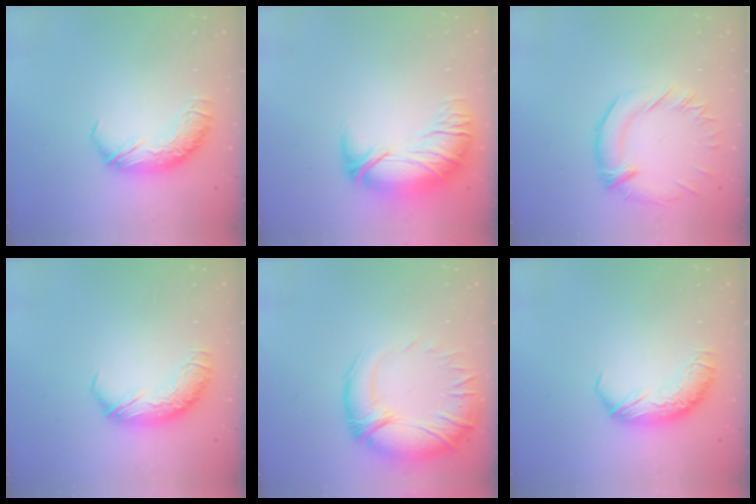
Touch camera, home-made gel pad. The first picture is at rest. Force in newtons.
{"total": 2.9, "press": 0.6, "slide": 2.9}
{"total": 1.5, "press": 0.5, "slide": 1.4}
{"total": 0.0}
{"total": 6.5, "press": 4.8, "slide": 4.3}
{"total": 0.0}